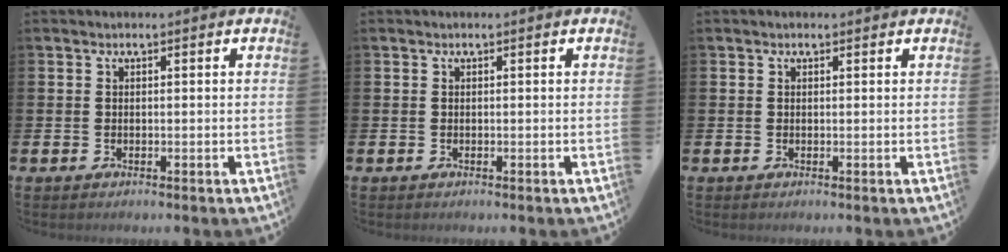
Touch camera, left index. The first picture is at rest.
{"total": 0.0}
{"total": 0.0}